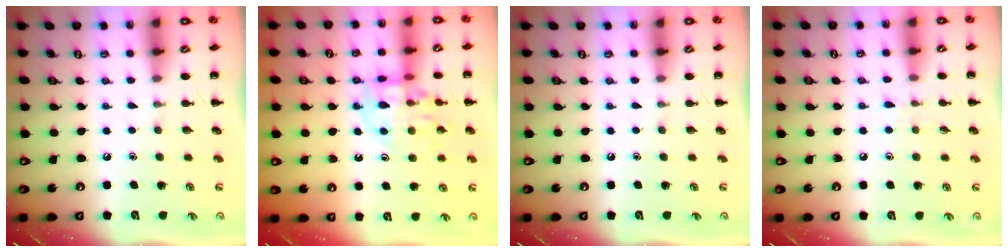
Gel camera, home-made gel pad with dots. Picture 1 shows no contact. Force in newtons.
{"total": 13.2, "press": 13.1, "slide": 1.4}
{"total": 0.0}
{"total": 4.7, "press": 4.2, "slide": 1.9}